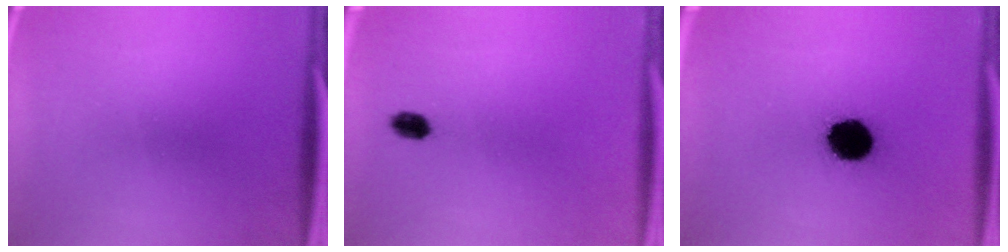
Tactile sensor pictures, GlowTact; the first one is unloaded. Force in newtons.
{"total": 2.4}
{"total": 12.4}